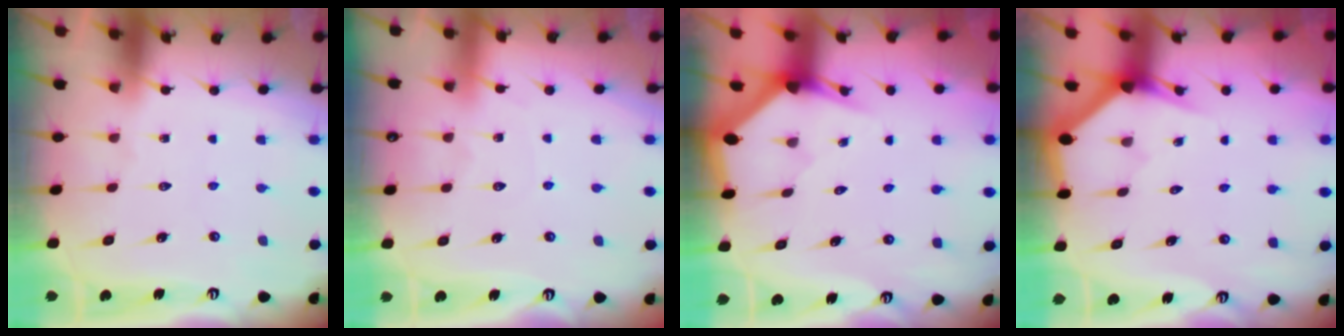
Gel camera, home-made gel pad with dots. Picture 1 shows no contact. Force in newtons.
{"total": 3.0, "press": 2.9, "slide": 0.4}
{"total": 2.9, "press": 2.9, "slide": 0.1}
{"total": 3.0, "press": 3.0, "slide": 0.1}